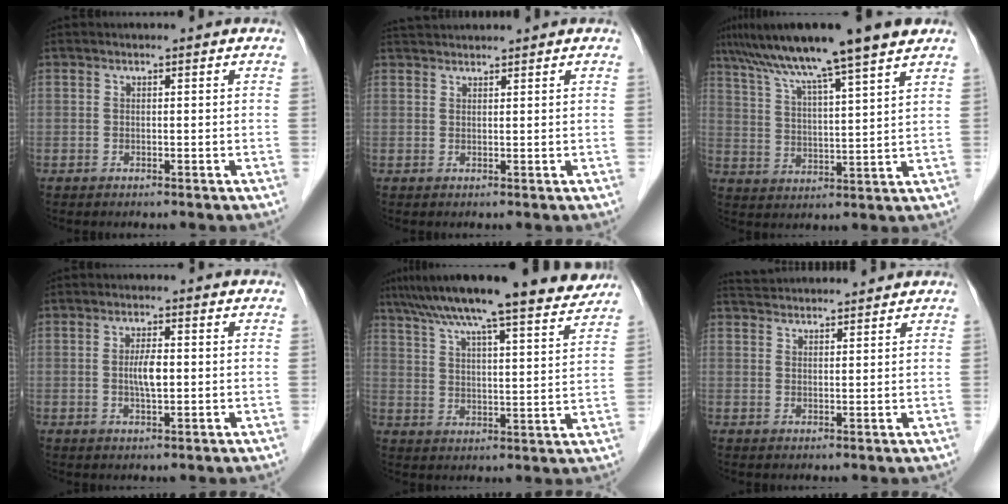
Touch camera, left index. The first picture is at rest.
{"total": 3.7, "force": [3.5, 0.2, 0.9], "torque": [-0.014, 0.038, 0.065]}
{"total": 15.2, "force": [11.6, -0.6, 9.8], "torque": [-0.167, 0.028, 0.183]}
{"total": 3.4, "force": [0.0, 0.9, 3.3], "torque": [-0.063, 0.001, 0.000]}
{"total": 18.9, "force": [16.0, 1.4, 9.9], "torque": [-0.159, 0.018, 0.226]}
{"total": 9.2, "force": [8.9, 0.8, 2.3], "torque": [-0.043, 0.035, 0.133]}